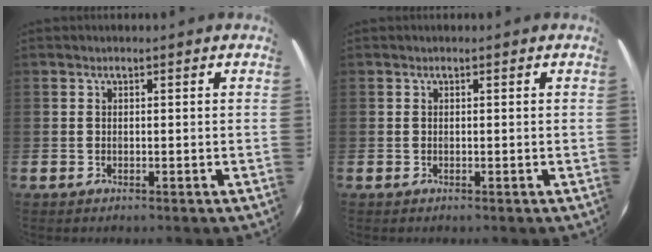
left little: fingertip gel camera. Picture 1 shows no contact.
{"total": 0.0}